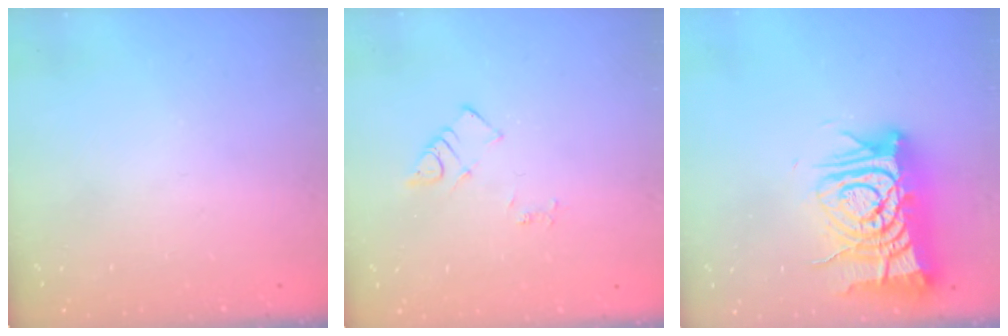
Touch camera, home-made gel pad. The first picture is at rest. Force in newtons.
{"total": 5.4, "press": 5.4, "slide": 0.1}
{"total": 17.2, "press": 17.2, "slide": 1.5}